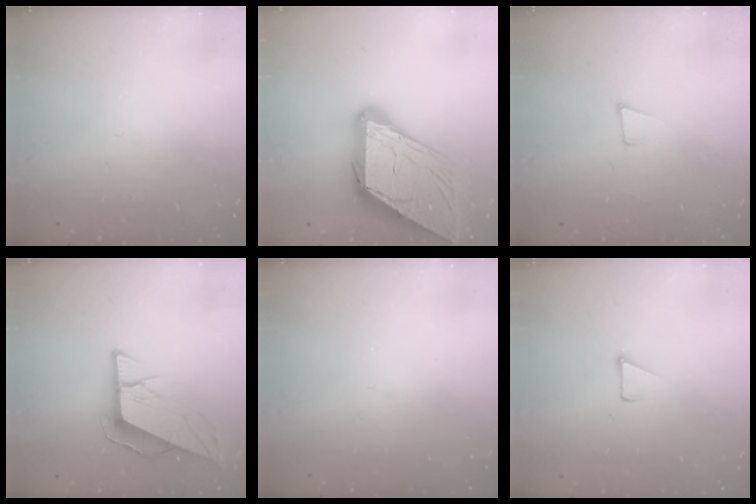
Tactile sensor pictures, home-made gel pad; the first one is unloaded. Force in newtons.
{"total": 23.4, "press": 23.3, "slide": 2.5}
{"total": 5.0, "press": 4.2, "slide": 2.8}
{"total": 9.9, "press": 9.5, "slide": 2.7}
{"total": 0.0}
{"total": 1.7, "press": 1.7, "slide": 0.1}